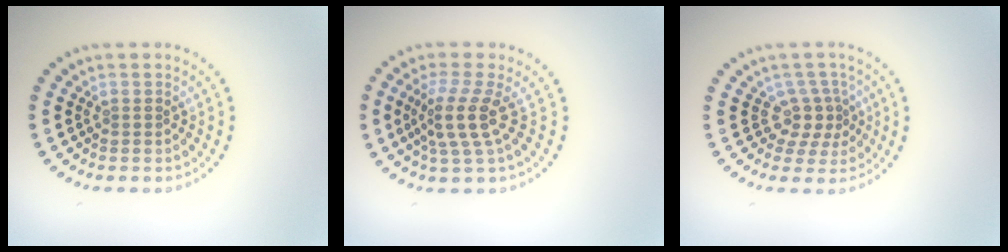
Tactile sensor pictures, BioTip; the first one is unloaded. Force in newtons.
{"total": 3.5, "press": 2.5, "slide": 2.5}
{"total": 2.5, "press": 1.8, "slide": 1.8}